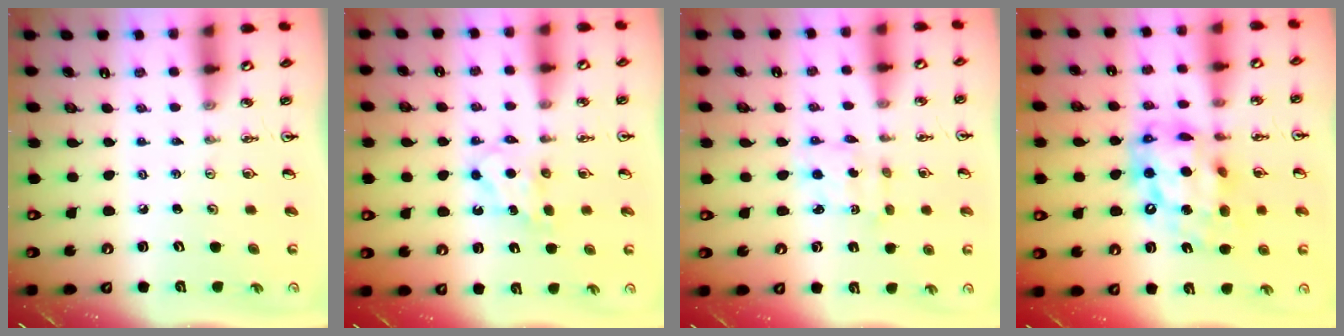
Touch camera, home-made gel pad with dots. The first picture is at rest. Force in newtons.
{"total": 5.9, "press": 5.8, "slide": 1.3}
{"total": 2.1, "press": 2.0, "slide": 0.8}
{"total": 16.8, "press": 16.8, "slide": 1.6}